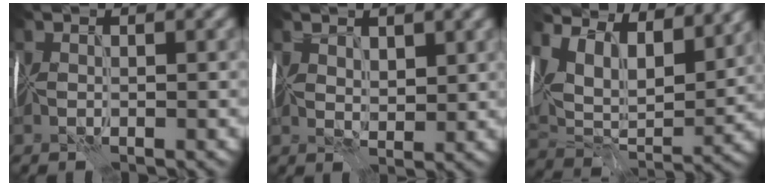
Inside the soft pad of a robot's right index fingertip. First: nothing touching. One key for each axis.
{"total": 2.3, "fx": 1.5, "fy": 1.1, "fz": 1.3, "tx": -0.030, "ty": 0.000, "tz": 0.028}
{"total": 10.4, "fx": 6.9, "fy": 5.4, "fz": 5.6, "tx": -0.118, "ty": 0.012, "tz": 0.120}